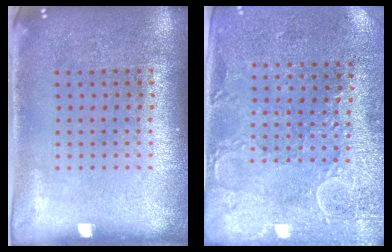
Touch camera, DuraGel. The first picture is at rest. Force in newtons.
{"total": 2.9, "press": 2.6, "slide": 1.2}